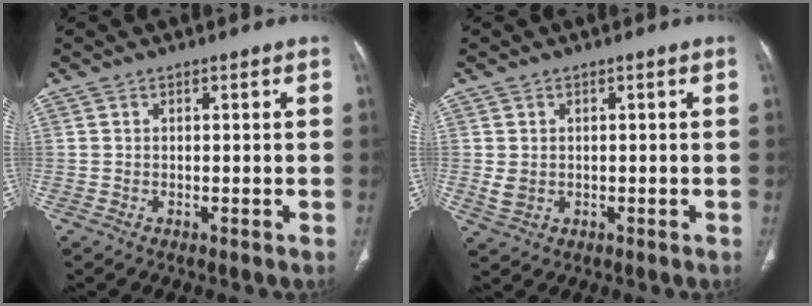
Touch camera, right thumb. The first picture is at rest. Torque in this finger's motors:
{"motor_torque": [0.03, 0.41, -0.24, 0.17, 0.03]}